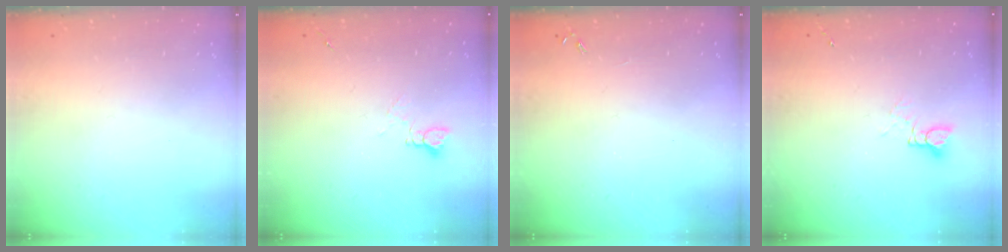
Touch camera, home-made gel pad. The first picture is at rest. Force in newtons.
{"total": 3.7, "press": 3.7, "slide": 0.5}
{"total": 0.0}
{"total": 2.4, "press": 2.4, "slide": 0.3}